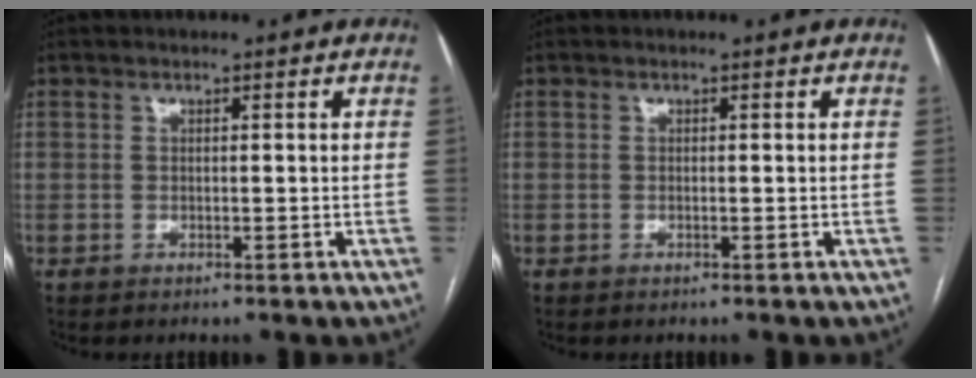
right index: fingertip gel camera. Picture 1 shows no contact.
{"total": 0.0}